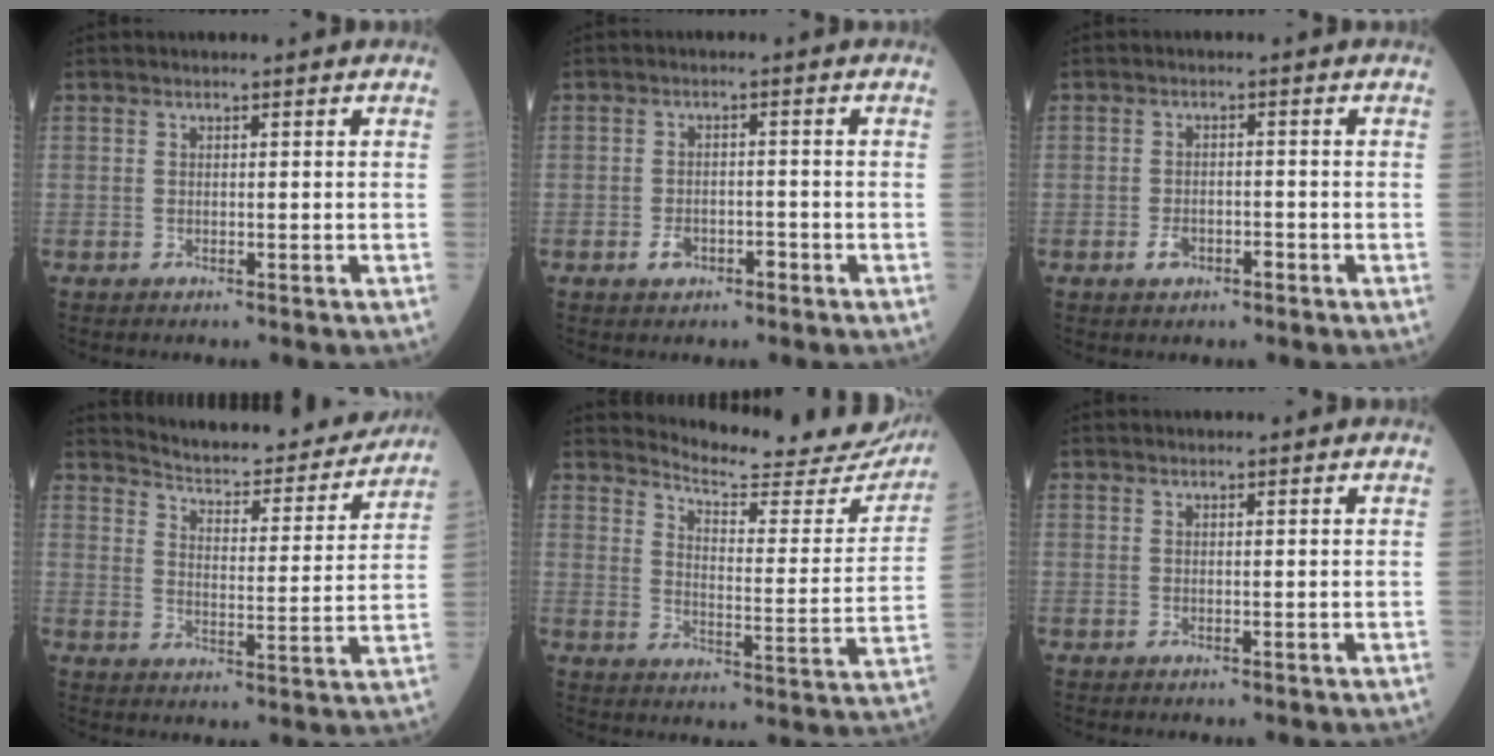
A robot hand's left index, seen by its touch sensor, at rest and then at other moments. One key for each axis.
{"total": 2.7, "fx": -1.6, "fy": 1.7, "fz": 1.4, "tx": -0.026, "ty": 0.004, "tz": -0.022}
{"total": 2.4, "fx": -1.4, "fy": 1.4, "fz": 1.4, "tx": -0.027, "ty": 0.003, "tz": -0.022}
{"total": 16.8, "fx": 15.9, "fy": 2.7, "fz": 4.7, "tx": -0.059, "ty": -0.028, "tz": 0.205}
{"total": 18.9, "fx": 18.4, "fy": 2.3, "fz": 4.0, "tx": -0.048, "ty": -0.091, "tz": 0.214}
{"total": 1.3, "fx": 1.1, "fy": 0.1, "fz": 0.5, "tx": -0.007, "ty": 0.012, "tz": 0.017}